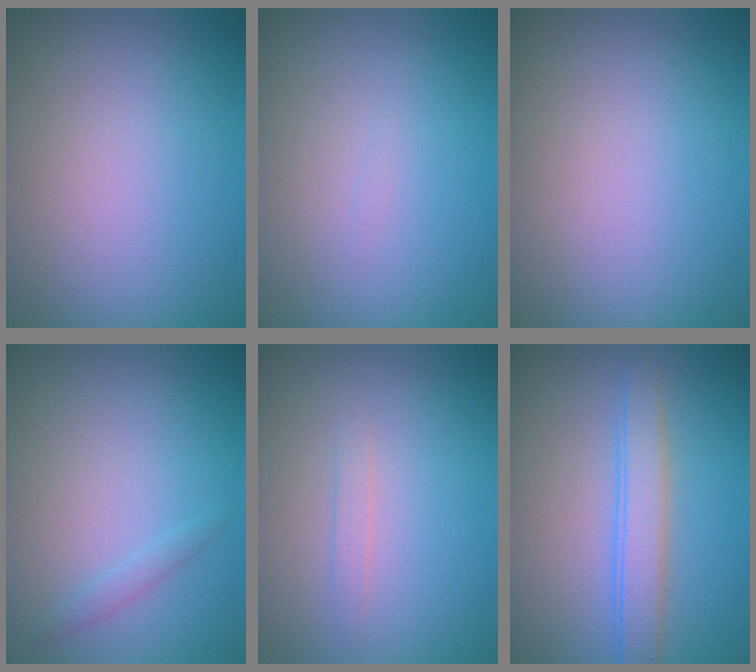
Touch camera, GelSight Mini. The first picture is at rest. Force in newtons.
{"total": 0.0}
{"total": 0.0}
{"total": 0.8, "press": 0.8, "slide": 0.0}
{"total": 0.7, "press": 0.7, "slide": 0.0}
{"total": 2.9, "press": 2.9, "slide": 0.0}